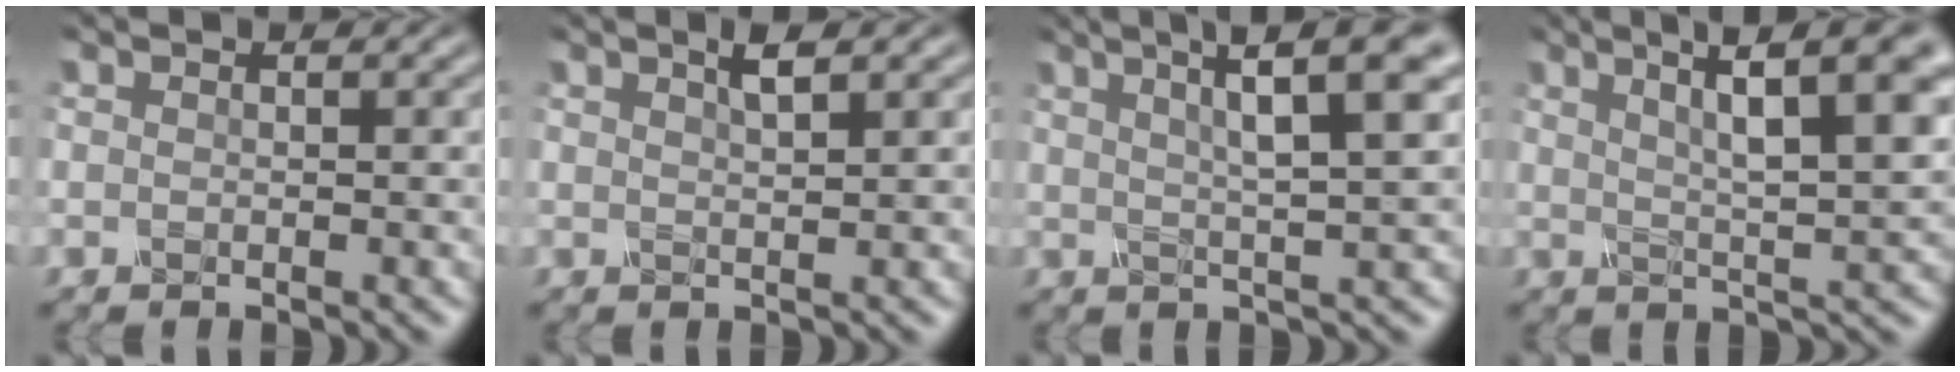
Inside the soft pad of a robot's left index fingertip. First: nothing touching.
{"total": 1.9, "force": [1.0, 0.4, 1.6], "torque": [-0.021, 0.005, 0.016]}
{"total": 8.0, "force": [3.7, 1.5, 6.9], "torque": [-0.089, 0.024, 0.054]}
{"total": 9.5, "force": [4.2, 2.2, 8.3], "torque": [-0.113, 0.024, 0.066]}